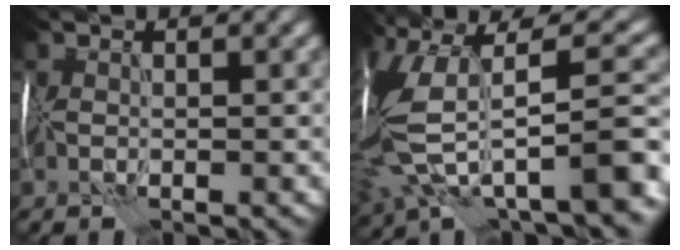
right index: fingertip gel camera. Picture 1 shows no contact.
{"total": 13.0, "force": [-1.3, 5.3, 11.8], "torque": [-0.243, 0.003, -0.006]}